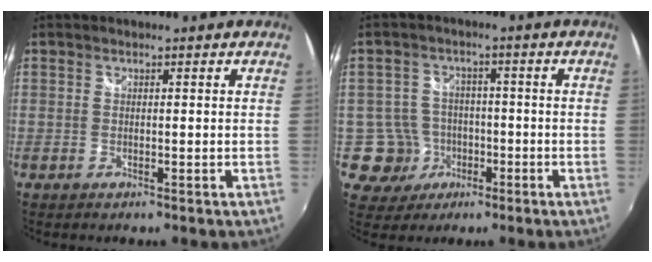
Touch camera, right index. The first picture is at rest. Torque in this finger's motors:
{"motor_torque": [-0.44, 0.17, -1.05, -0.21]}